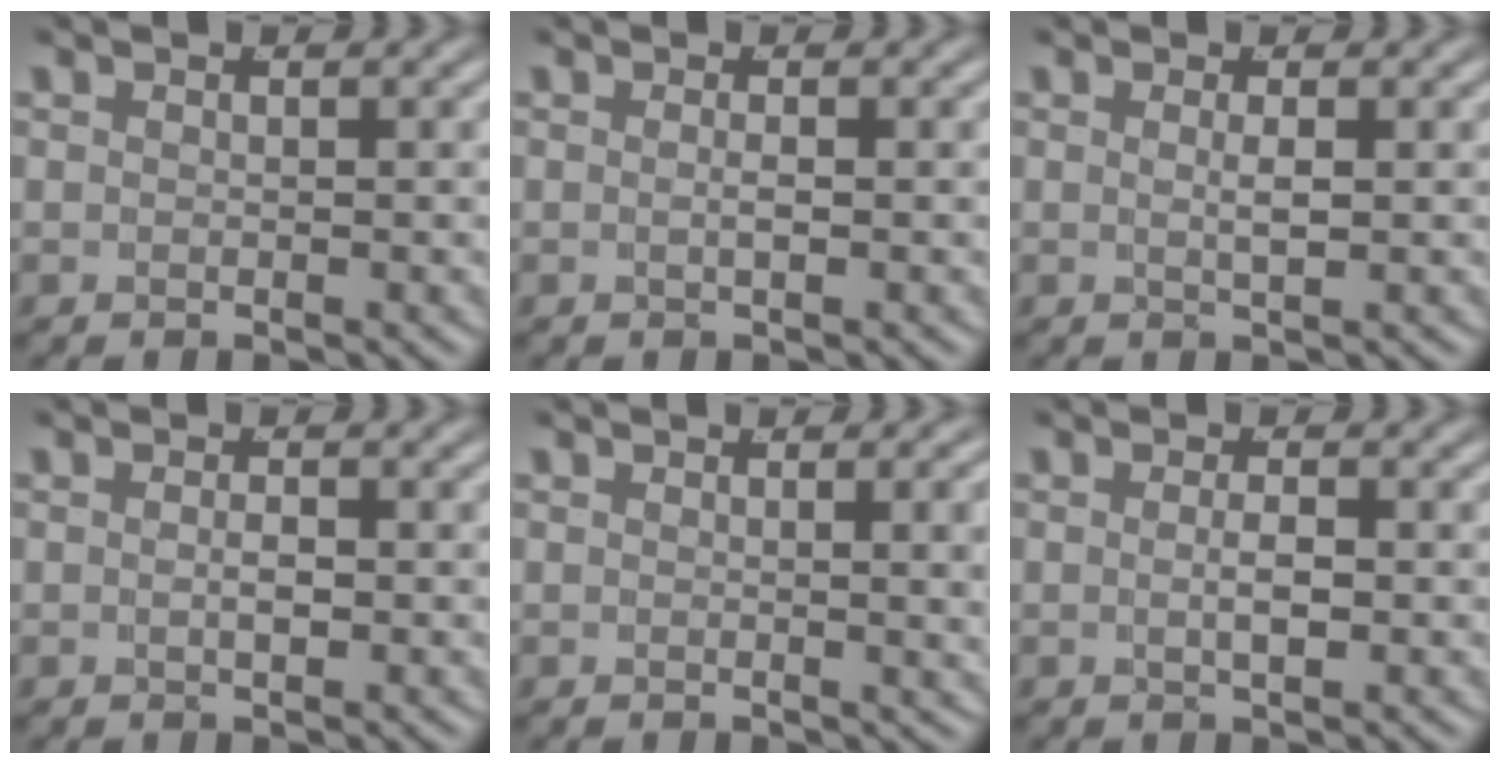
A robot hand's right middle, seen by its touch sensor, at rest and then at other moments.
{"total": 0.8, "force": [-0.2, -0.4, 0.6], "torque": [-0.014, -0.006, -0.001]}
{"total": 1.3, "force": [0.1, -0.5, 1.1], "torque": [-0.022, -0.009, 0.008]}
{"total": 1.0, "force": [-0.3, 0.1, 0.9], "torque": [-0.017, -0.007, -0.002]}
{"total": 2.6, "force": [0.7, 0.2, 2.5], "torque": [-0.016, 0.008, 0.005]}
{"total": 1.5, "force": [-0.3, 0.0, 1.4], "torque": [-0.025, -0.007, -0.002]}